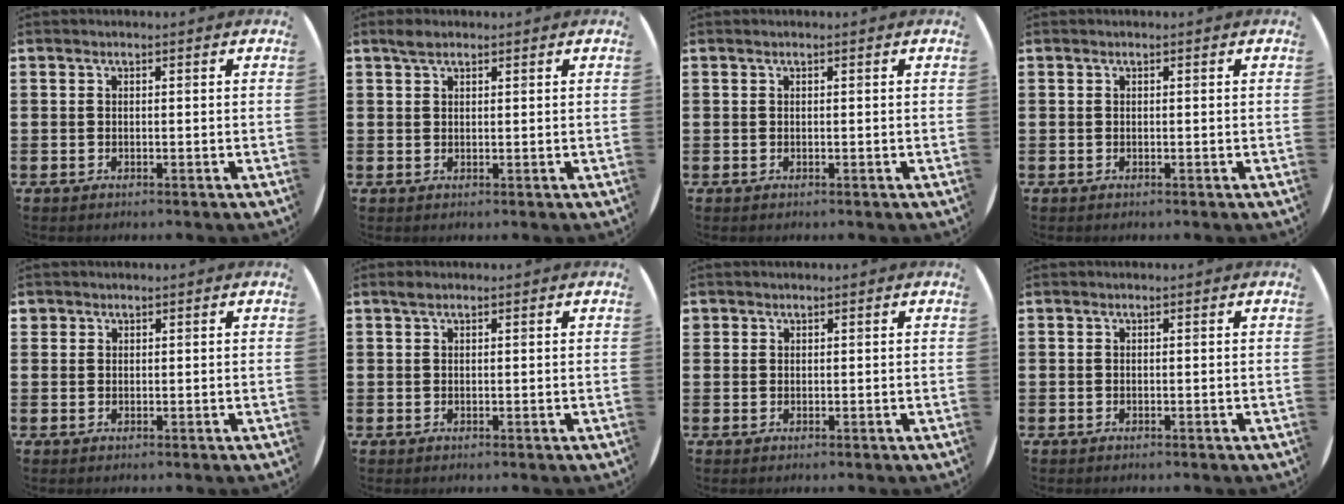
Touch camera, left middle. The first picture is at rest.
{"total": 1.7, "force": [1.3, 0.7, 0.8], "torque": [-0.009, 0.002, 0.022]}
{"total": 0.0}
{"total": 0.0}
{"total": 0.8, "force": [0.7, 0.4, -0.1], "torque": [-0.001, 0.003, 0.014]}
{"total": 0.8, "force": [0.6, 0.4, 0.3], "torque": [0.001, 0.001, 0.008]}
{"total": 0.8, "force": [0.6, 0.4, -0.1], "torque": [0.000, 0.003, 0.013]}
{"total": 0.0}